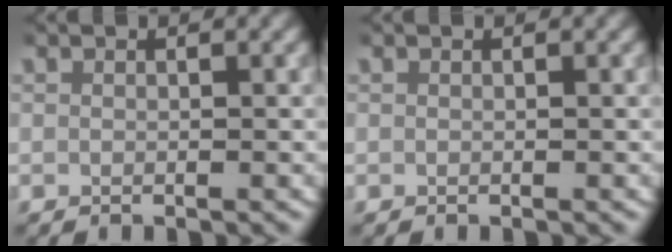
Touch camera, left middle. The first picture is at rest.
{"total": 0.0}